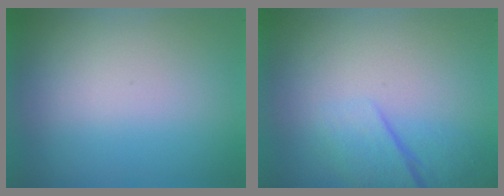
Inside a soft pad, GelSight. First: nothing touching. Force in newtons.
{"total": 2.5}